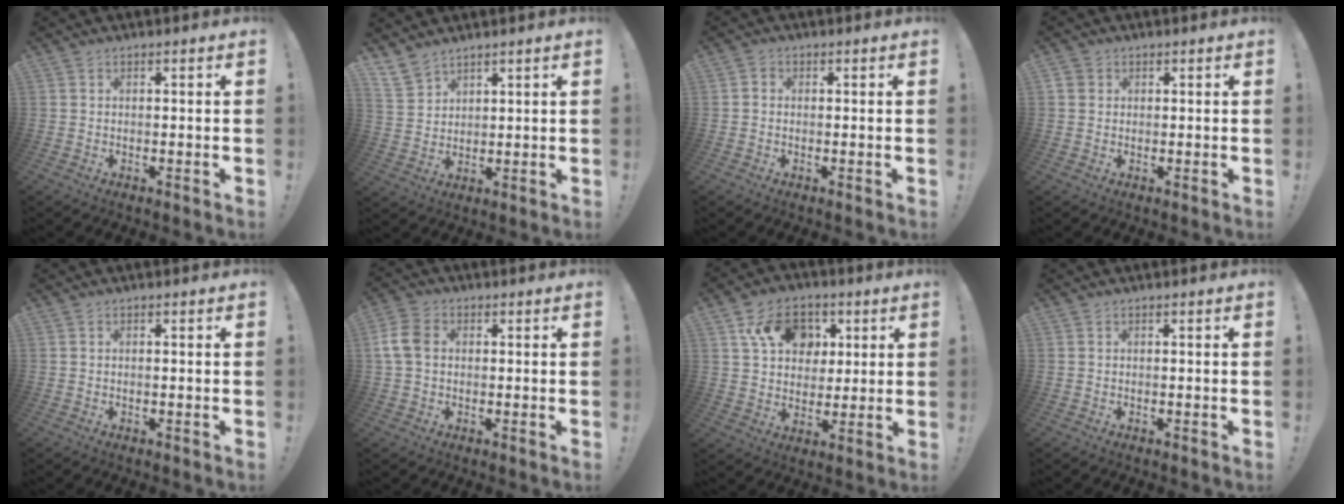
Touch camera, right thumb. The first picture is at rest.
{"total": 6.5, "force": [5.5, 3.1, 1.6], "torque": [-0.041, -0.031, 0.110]}
{"total": 1.3, "force": [-0.5, 1.1, 0.6], "torque": [-0.016, 0.007, -0.007]}
{"total": 1.8, "force": [0.7, 1.6, 0.4], "torque": [-0.009, 0.002, 0.013]}
{"total": 0.0}
{"total": 7.8, "force": [0.9, 5.6, 5.3], "torque": [-0.129, 0.012, 0.022]}
{"total": 15.2, "force": [6.1, 11.6, 7.8], "torque": [-0.121, -0.009, 0.118]}
{"total": 0.0}